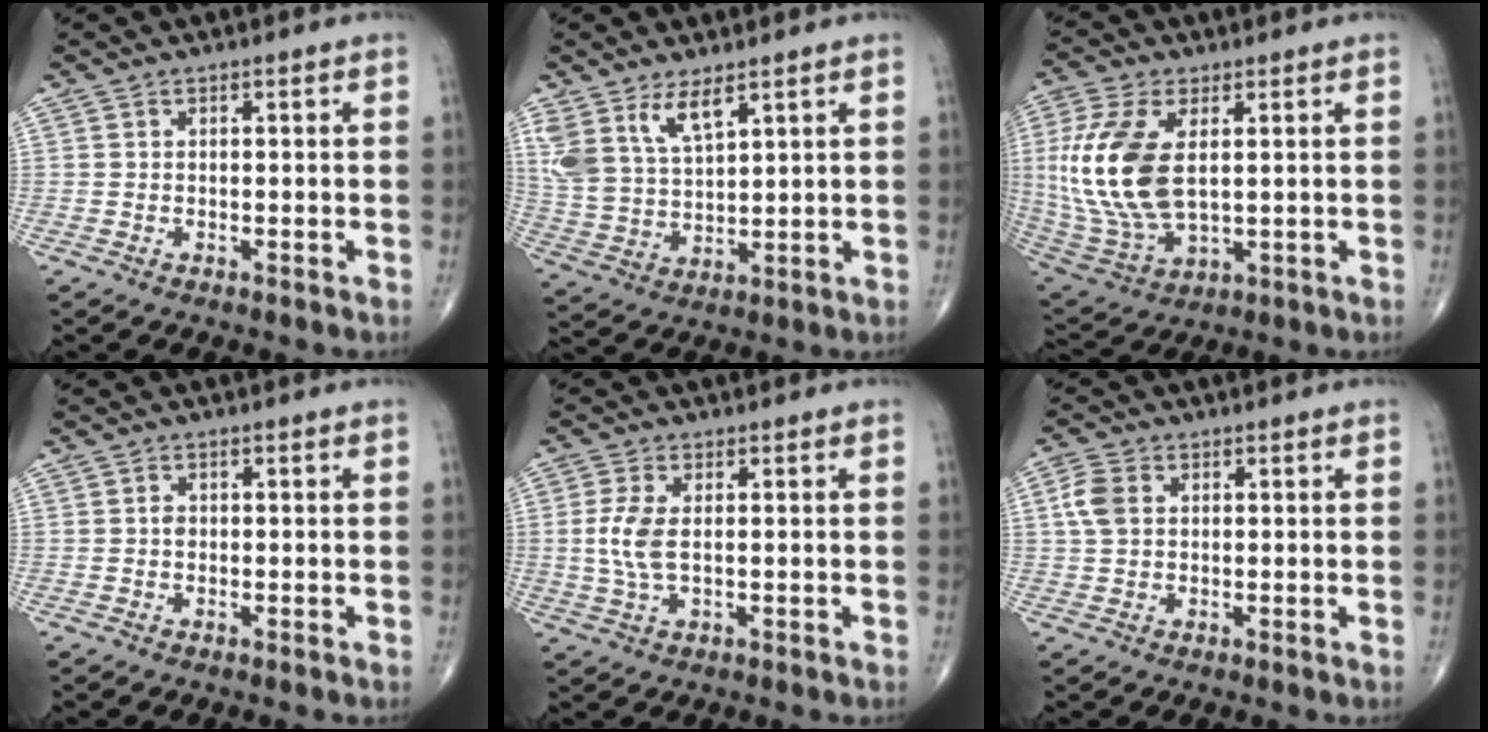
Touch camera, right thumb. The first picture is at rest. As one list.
[{"total": 9.3, "force": [5.8, 3.9, 6.2], "torque": [-0.117, -0.025, 0.127]}, {"total": 17.6, "force": [2.6, 9.2, 14.8], "torque": [-0.331, -0.015, 0.060]}, {"total": 1.1, "force": [0.0, 0.8, 0.7], "torque": [-0.009, 0.002, -0.001]}, {"total": 5.4, "force": [0.4, 2.5, 4.8], "torque": [-0.121, -0.001, 0.010]}, {"total": 4.7, "force": [1.0, 3.3, 3.2], "torque": [-0.071, 0.008, 0.017]}]